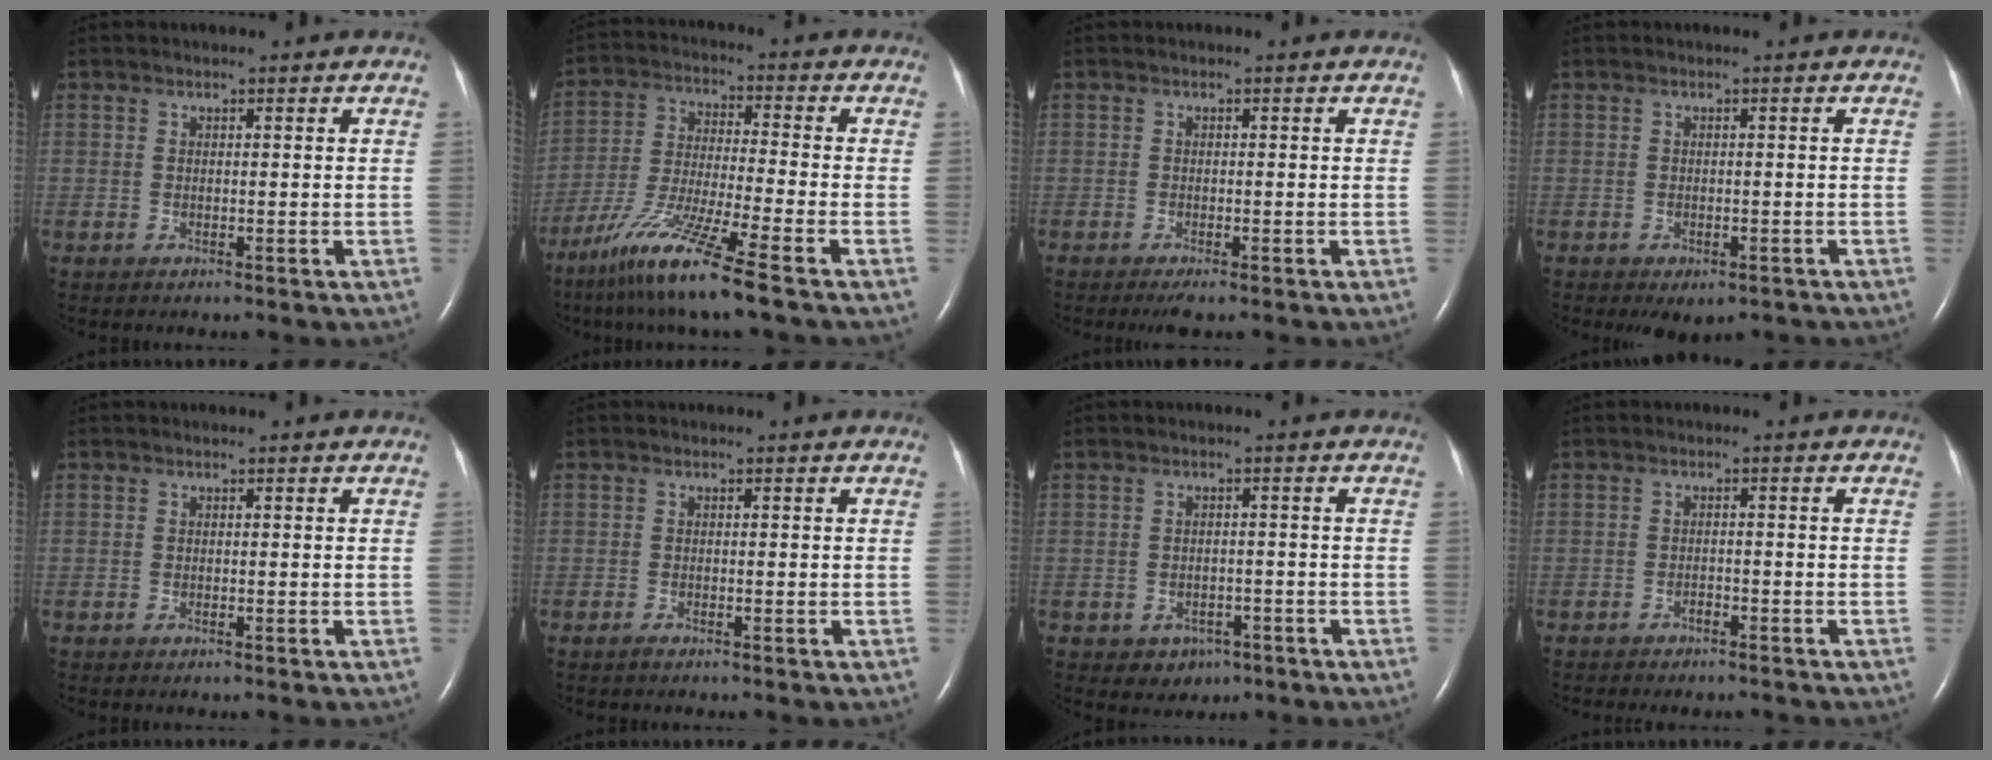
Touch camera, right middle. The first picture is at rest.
{"total": 11.9, "force": [-8.1, -1.0, 8.6], "torque": [-0.182, -0.041, -0.152]}
{"total": 1.8, "force": [-1.2, 0.2, 1.3], "torque": [-0.025, -0.008, -0.019]}
{"total": 3.2, "force": [-2.3, 1.6, 1.6], "torque": [-0.016, -0.004, -0.025]}
{"total": 0.0}
{"total": 0.7, "force": [-0.5, 0.1, 0.4], "torque": [-0.013, -0.002, -0.011]}
{"total": 3.3, "force": [-1.7, 2.6, 1.1], "torque": [-0.014, 0.008, -0.009]}
{"total": 2.8, "force": [-2.5, 0.8, 1.1], "torque": [-0.017, -0.001, -0.027]}